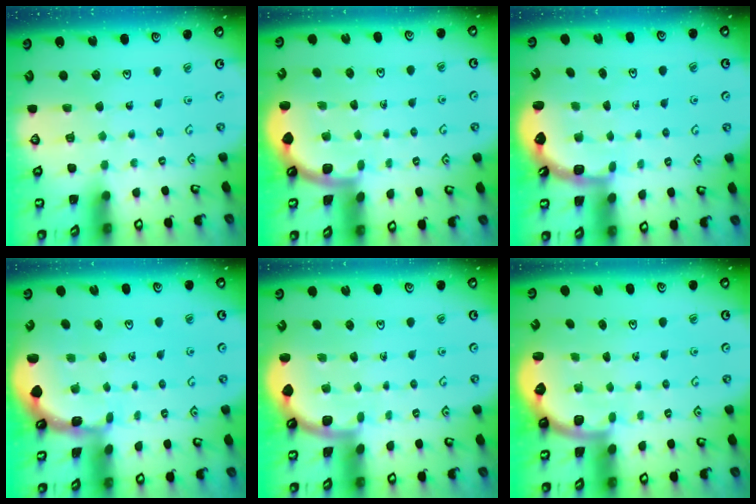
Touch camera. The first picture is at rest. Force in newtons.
{"total": 1.7, "press": 1.7, "slide": 0.1}
{"total": 2.6, "press": 2.3, "slide": 1.3}
{"total": 1.3, "press": 1.3, "slide": 0.2}
{"total": 1.9, "press": 1.9, "slide": 0.0}
{"total": 2.2, "press": 2.1, "slide": 0.8}